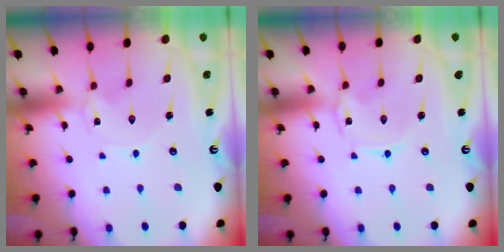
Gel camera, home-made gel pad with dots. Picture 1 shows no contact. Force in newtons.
{"total": 1.2, "press": 1.2, "slide": 0.2}